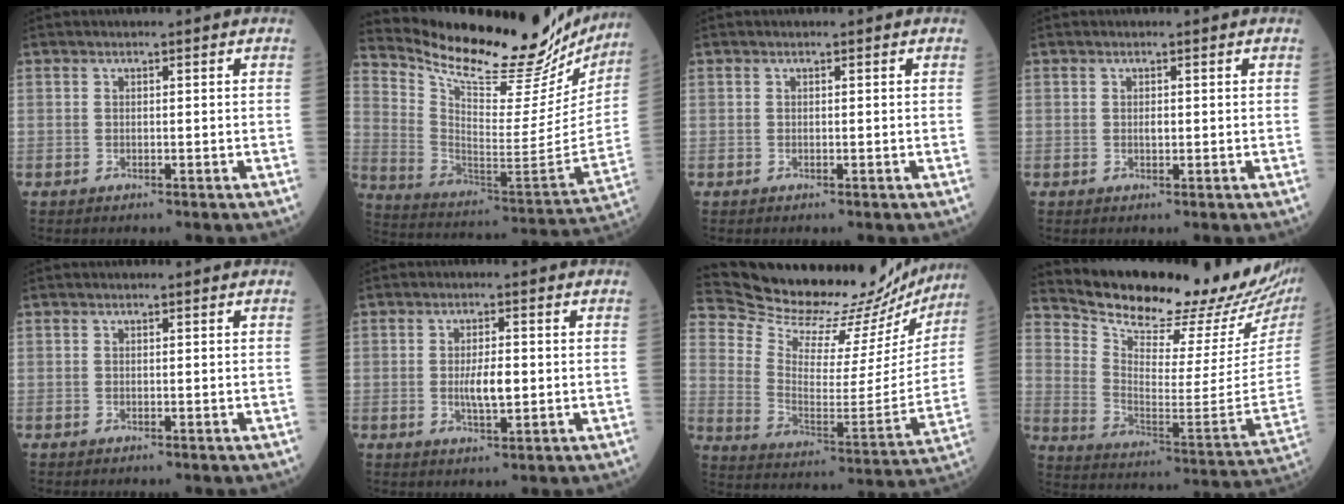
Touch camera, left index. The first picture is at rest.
{"total": 29.0, "force": [25.9, 6.0, 11.5], "torque": [-0.197, -0.080, 0.362]}
{"total": 0.0}
{"total": 0.6, "force": [0.2, 0.3, 0.5], "torque": [-0.012, -0.001, 0.002]}
{"total": 0.0}
{"total": 4.1, "force": [-0.2, 1.2, 3.9], "torque": [-0.076, -0.003, -0.002]}
{"total": 26.5, "force": [25.2, 5.9, 5.7], "torque": [-0.102, -0.076, 0.344]}
{"total": 22.9, "force": [21.0, 2.1, 8.9], "torque": [-0.163, -0.098, 0.298]}